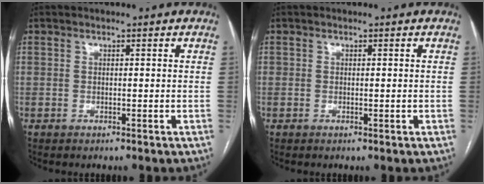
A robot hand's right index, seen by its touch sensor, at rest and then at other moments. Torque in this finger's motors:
{"motor_torque": [-0.23, 0.39, 0.00, 0.01]}